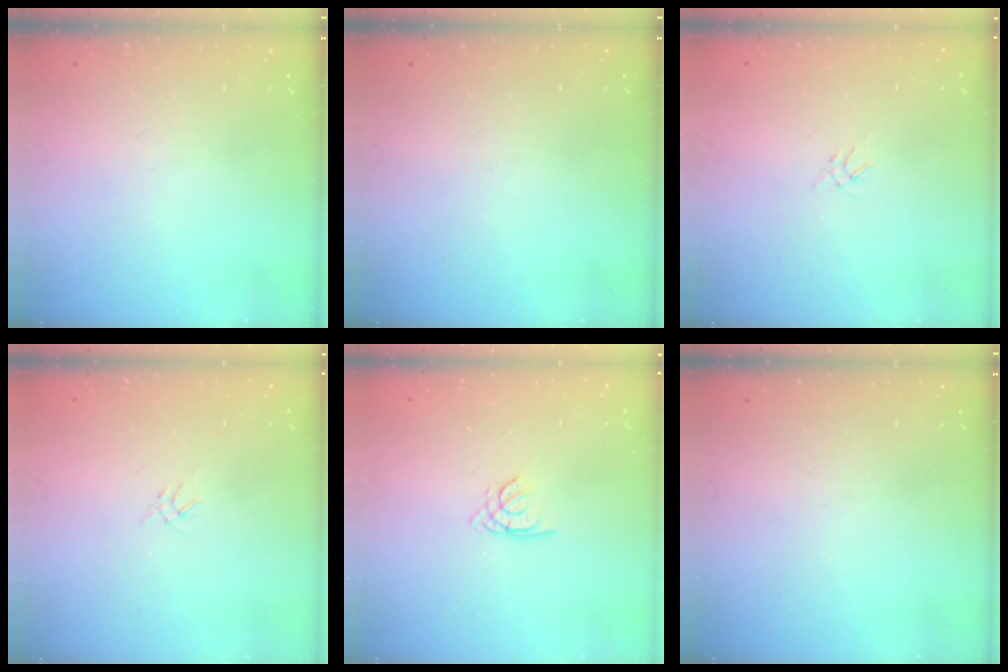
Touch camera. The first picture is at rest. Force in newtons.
{"total": 0.0}
{"total": 1.2, "press": 1.1, "slide": 0.5}
{"total": 1.2, "press": 1.1, "slide": 0.5}
{"total": 1.2, "press": 1.1, "slide": 0.3}
{"total": 0.0}